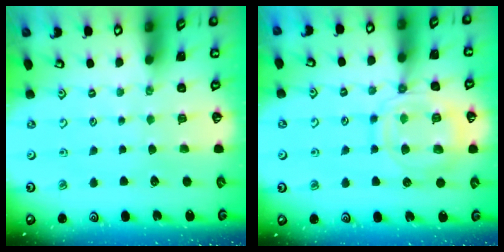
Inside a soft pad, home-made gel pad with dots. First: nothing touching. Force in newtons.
{"total": 13.6, "press": 13.6, "slide": 1.3}